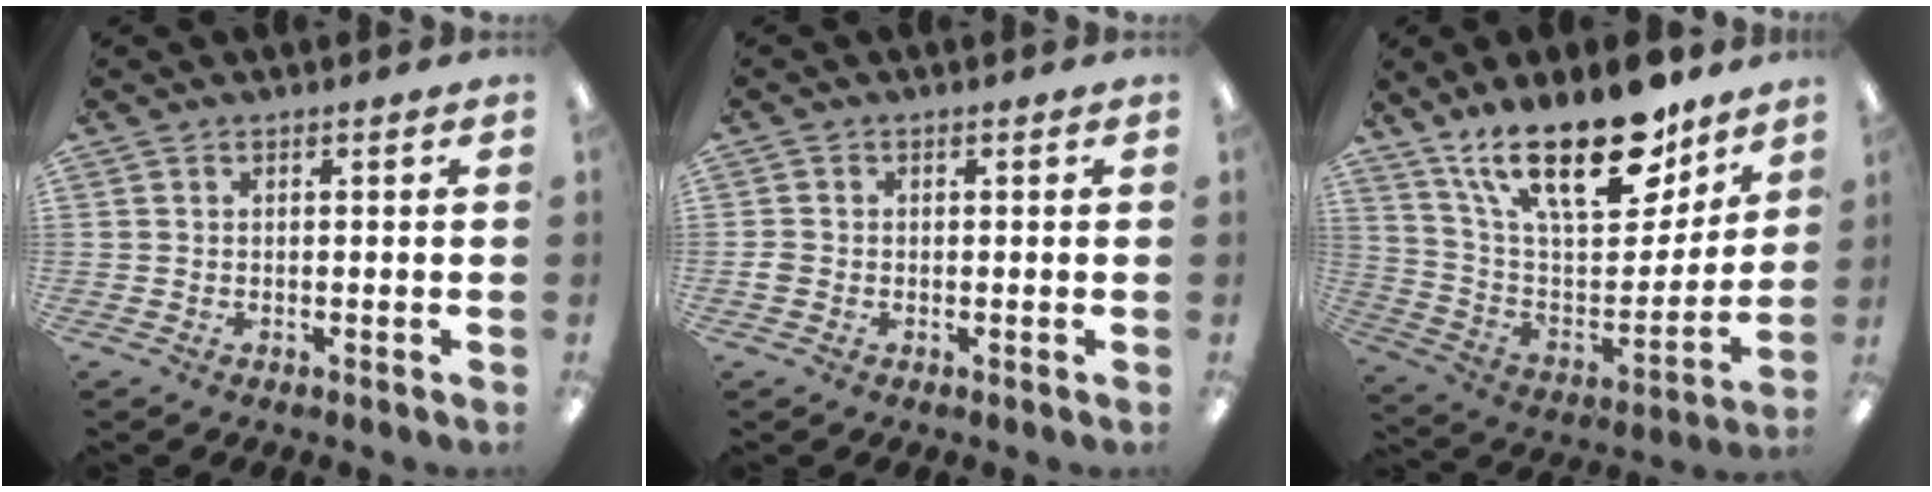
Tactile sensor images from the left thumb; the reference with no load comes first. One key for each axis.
{"total": 1.6, "fx": -0.4, "fy": 1.3, "fz": 0.8, "tx": -0.013, "ty": 0.003, "tz": -0.007}
{"total": 24.9, "fx": 16.7, "fy": 10.2, "fz": 15.5, "tx": -0.251, "ty": -0.098, "tz": 0.290}